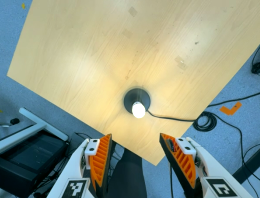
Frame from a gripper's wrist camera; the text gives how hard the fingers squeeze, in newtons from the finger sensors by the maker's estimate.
{"total": 0.0}